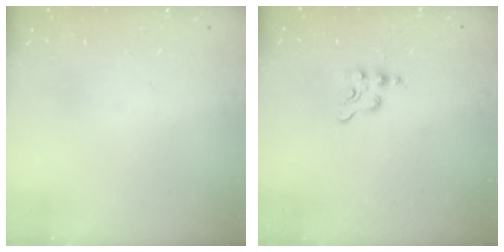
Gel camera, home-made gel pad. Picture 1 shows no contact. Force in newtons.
{"total": 2.7, "press": 2.7, "slide": 0.5}